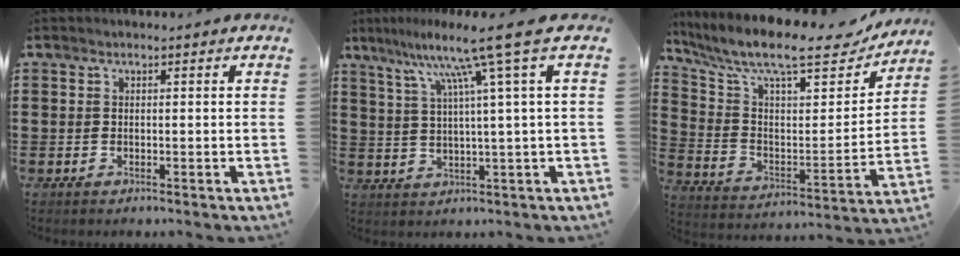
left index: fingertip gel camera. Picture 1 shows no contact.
{"total": 10.5, "force": [5.3, -1.7, 8.9], "torque": [-0.178, -0.016, 0.075]}
{"total": 11.4, "force": [9.3, 2.1, 6.3], "torque": [-0.146, -0.063, 0.152]}